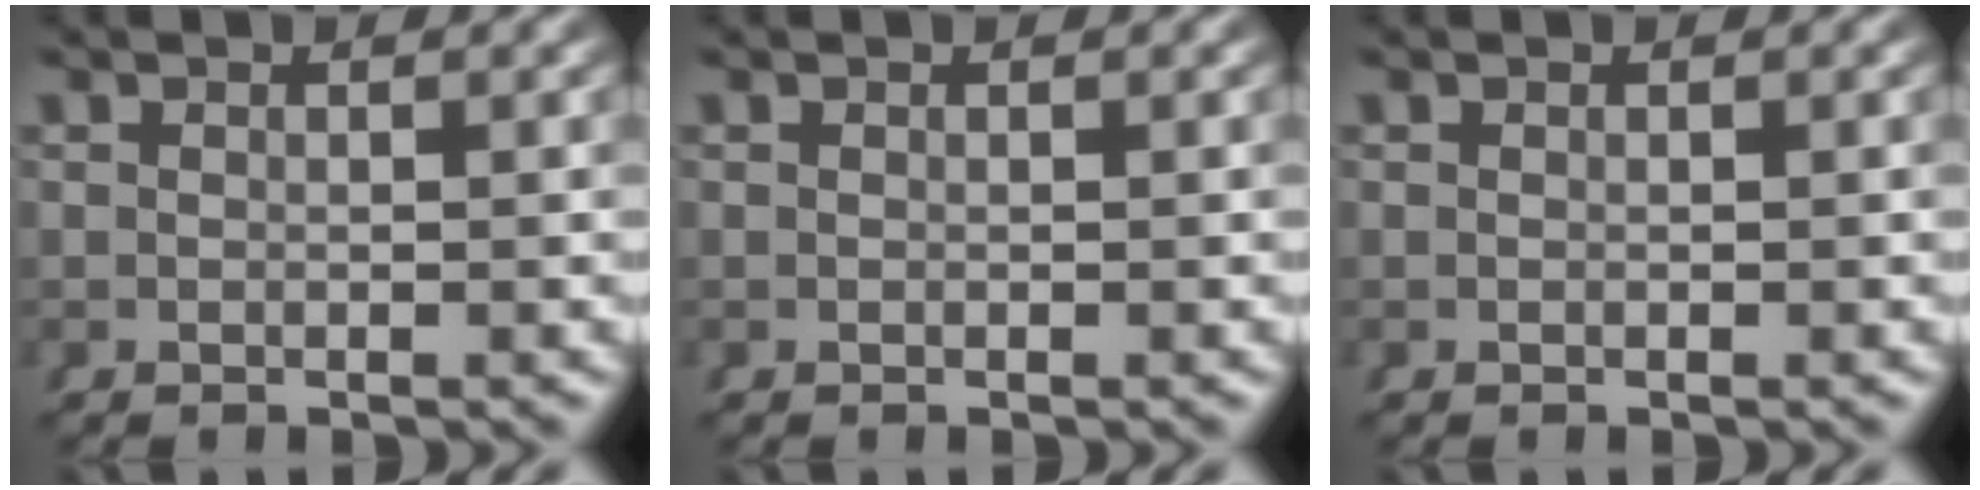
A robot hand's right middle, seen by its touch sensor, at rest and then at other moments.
{"total": 0.0}
{"total": 0.0}